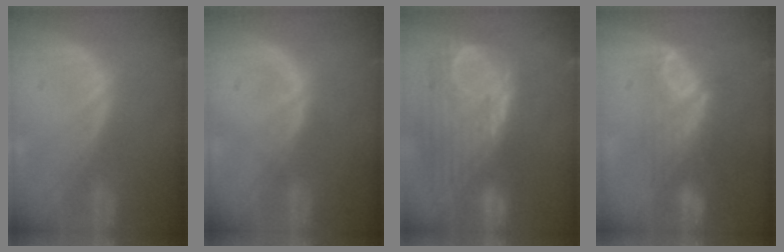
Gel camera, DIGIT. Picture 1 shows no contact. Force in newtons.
{"total": 0.9, "press": 0.9, "slide": 0.2}
{"total": 12.2, "press": 10.4, "slide": 6.3}
{"total": 7.6, "press": 6.6, "slide": 3.7}